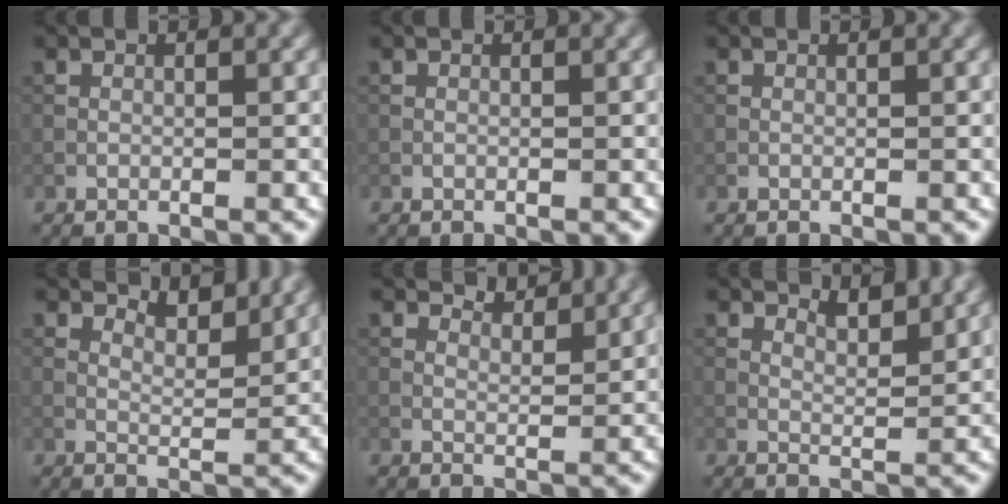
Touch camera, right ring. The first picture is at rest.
{"total": 0.0}
{"total": 0.0}
{"total": 3.0, "force": [2.6, 0.8, 1.3], "torque": [-0.026, -0.012, 0.037]}
{"total": 2.4, "force": [2.3, 0.4, 0.7], "torque": [-0.017, -0.006, 0.034]}
{"total": 2.3, "force": [1.9, 0.6, 1.2], "torque": [-0.022, -0.010, 0.031]}